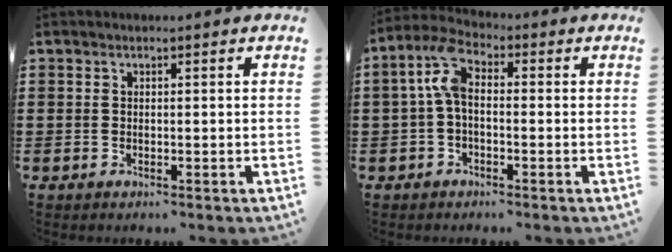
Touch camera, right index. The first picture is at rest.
{"total": 5.7, "force": [0.5, 3.0, 4.8], "torque": [-0.121, 0.003, 0.000]}